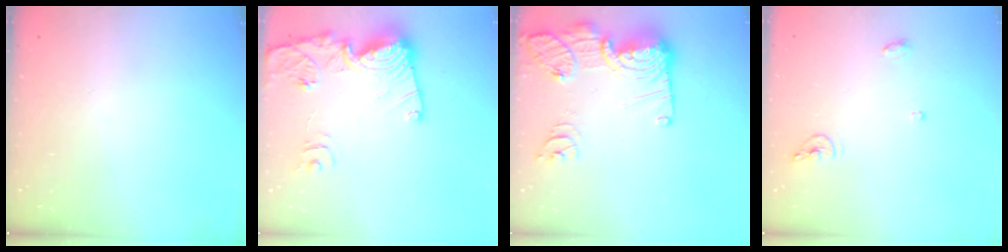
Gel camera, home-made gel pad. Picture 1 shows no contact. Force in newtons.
{"total": 16.2, "press": 16.2, "slide": 1.6}
{"total": 18.4, "press": 18.3, "slide": 1.7}
{"total": 5.6, "press": 5.6, "slide": 0.2}